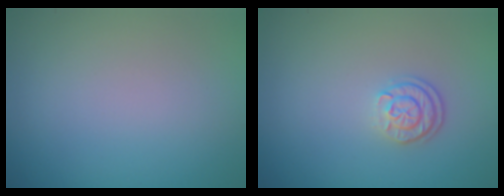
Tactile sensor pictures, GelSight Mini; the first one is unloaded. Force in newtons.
{"total": 2.3, "press": 1.7, "slide": 1.4}